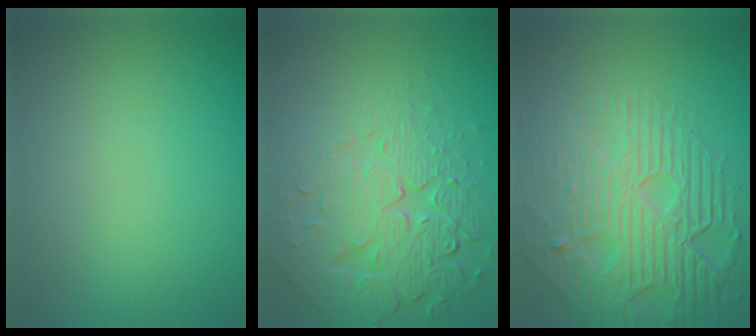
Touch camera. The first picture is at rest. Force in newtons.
{"total": 7.7, "press": 5.8, "slide": 5.1}
{"total": 8.6, "press": 5.8, "slide": 6.4}